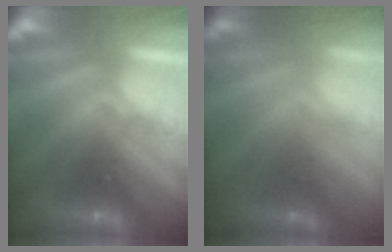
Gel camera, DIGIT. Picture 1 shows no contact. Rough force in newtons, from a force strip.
{"total": 1.7}